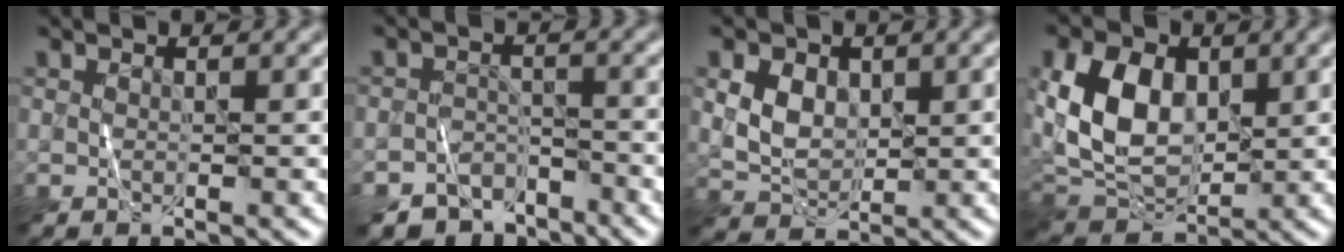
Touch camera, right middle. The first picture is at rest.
{"total": 4.7, "force": [-4.2, 2.1, 0.4], "torque": [0.006, -0.004, -0.068]}
{"total": 3.8, "force": [0.9, 2.9, 2.2], "torque": [-0.053, 0.004, 0.015]}
{"total": 8.2, "force": [1.1, 5.6, 5.9], "torque": [-0.137, 0.001, 0.019]}